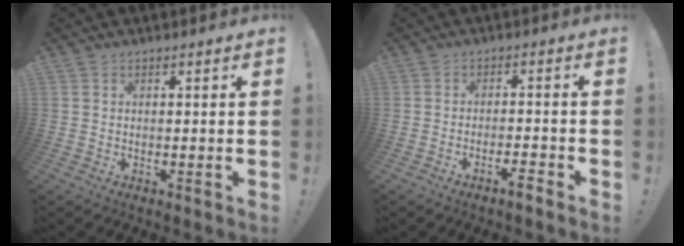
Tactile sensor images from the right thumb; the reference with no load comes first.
{"total": 3.8, "force": [-2.8, 0.5, 2.5], "torque": [-0.037, 0.014, -0.047]}